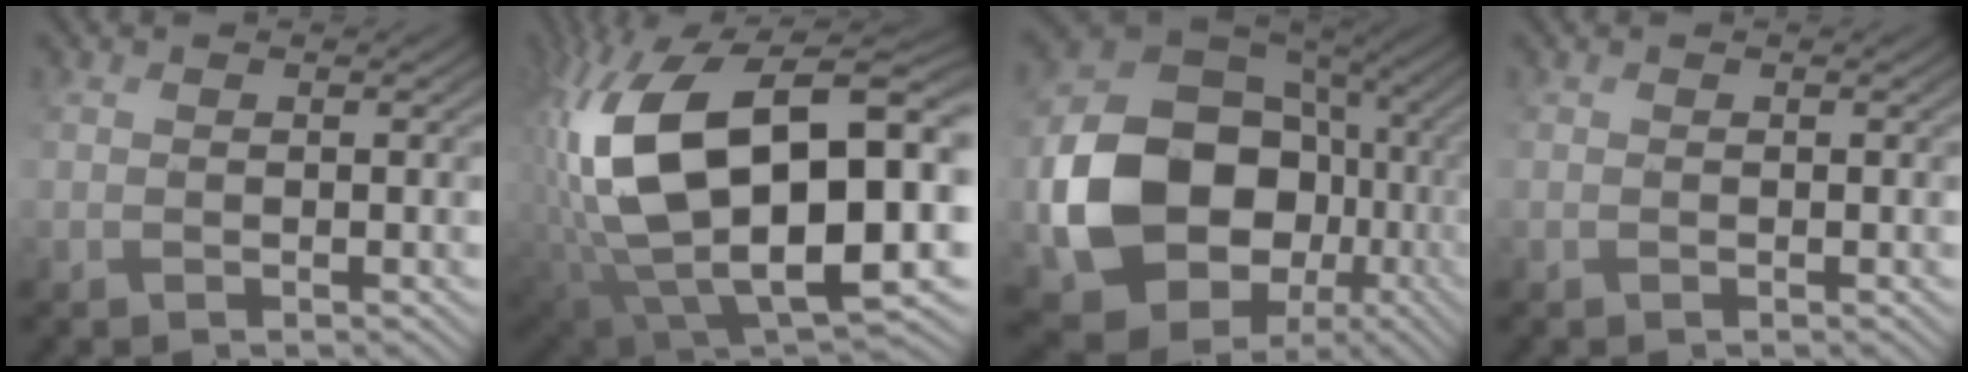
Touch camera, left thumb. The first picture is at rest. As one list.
[{"total": 20.0, "force": [2.2, 11.3, 16.3], "torque": [-0.354, -0.035, 0.066]}, {"total": 17.1, "force": [-2.5, 14.0, 9.5], "torque": [-0.201, -0.049, -0.023]}, {"total": 0.0}]